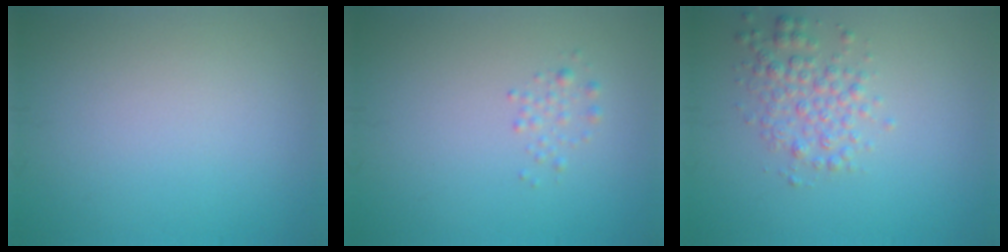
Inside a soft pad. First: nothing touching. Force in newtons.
{"total": 1.0, "press": 1.0, "slide": 0.0}
{"total": 2.8, "press": 2.8, "slide": 0.0}